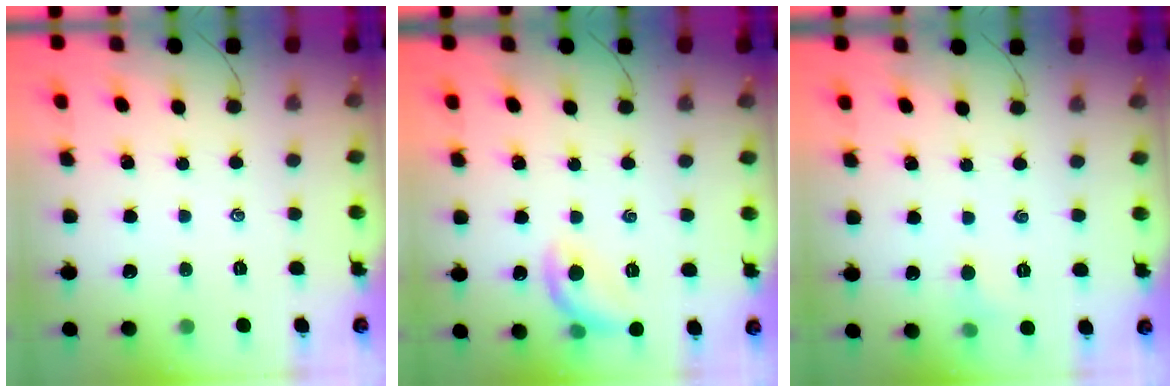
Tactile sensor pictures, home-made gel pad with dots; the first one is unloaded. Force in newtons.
{"total": 9.6, "press": 9.6, "slide": 0.7}
{"total": 3.9, "press": 3.7, "slide": 1.3}